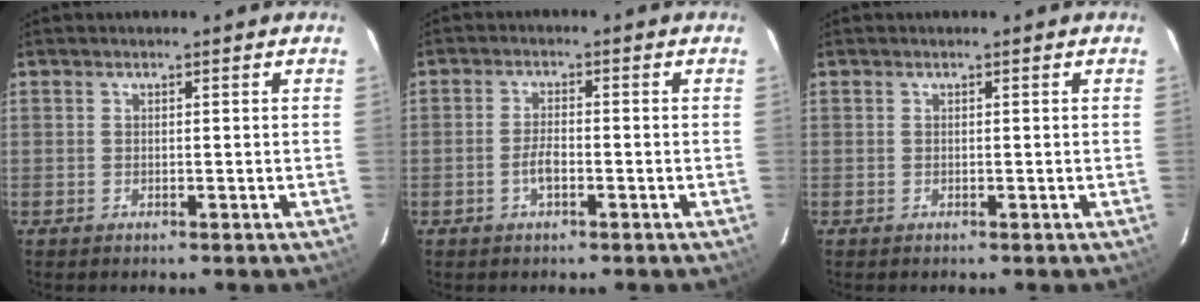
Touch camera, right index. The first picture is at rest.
{"total": 3.2, "force": [-1.3, 1.2, 2.6], "torque": [-0.056, 0.002, -0.025]}
{"total": 0.0}